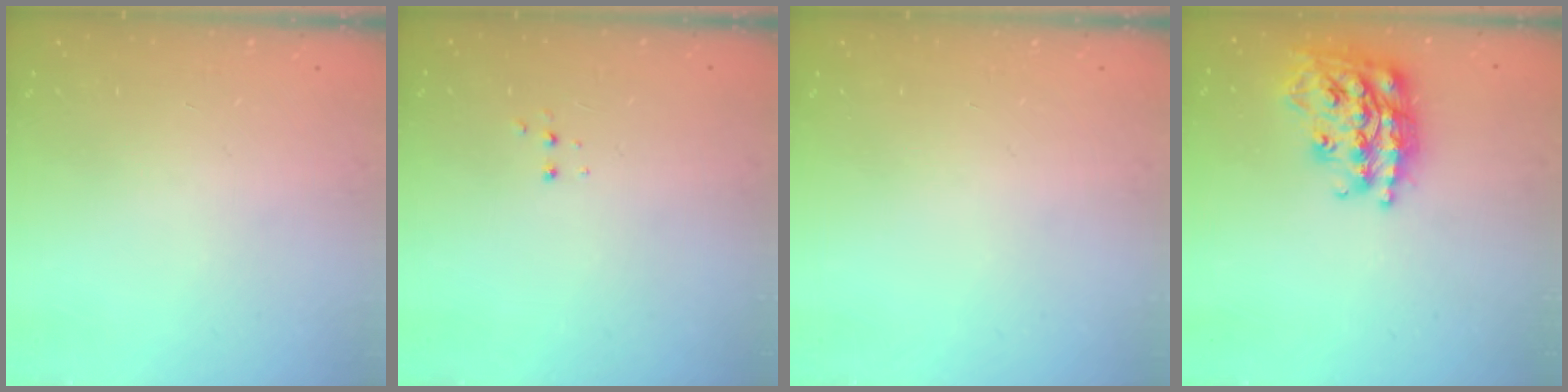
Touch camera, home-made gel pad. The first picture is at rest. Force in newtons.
{"total": 2.7, "press": 2.7, "slide": 0.5}
{"total": 0.0}
{"total": 22.0, "press": 21.9, "slide": 1.4}